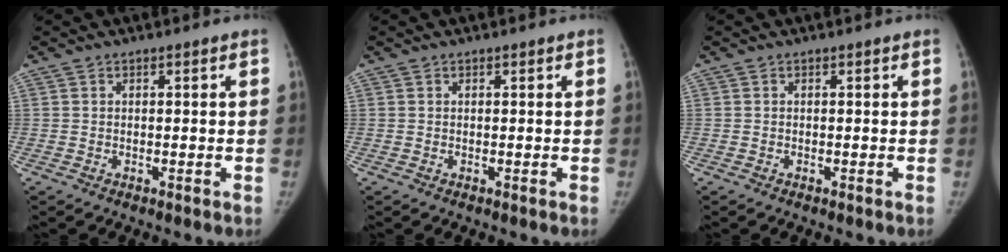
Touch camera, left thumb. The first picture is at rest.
{"total": 0.0}
{"total": 0.0}